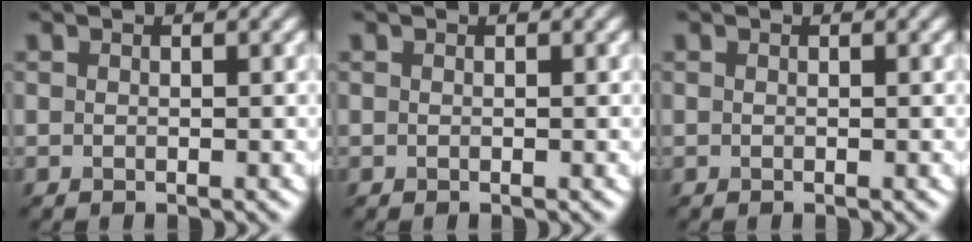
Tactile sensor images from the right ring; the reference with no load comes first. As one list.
[{"total": 0.0}, {"total": 0.0}]